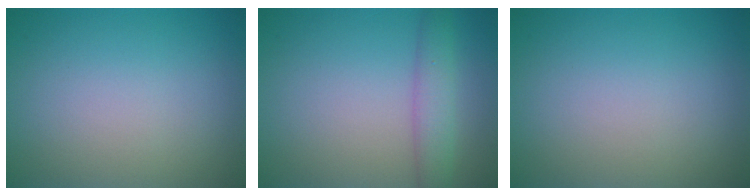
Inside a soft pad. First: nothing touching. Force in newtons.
{"total": 3.0, "press": 3.0, "slide": 0.1}
{"total": 0.0}